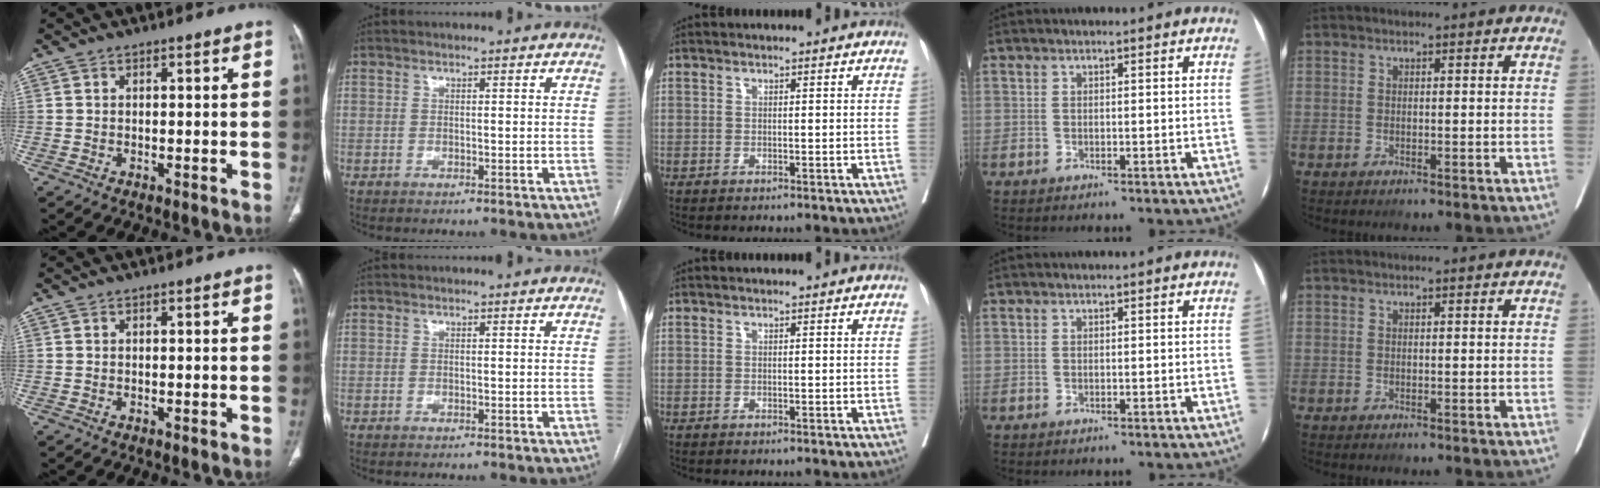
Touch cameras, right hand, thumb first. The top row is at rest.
{}